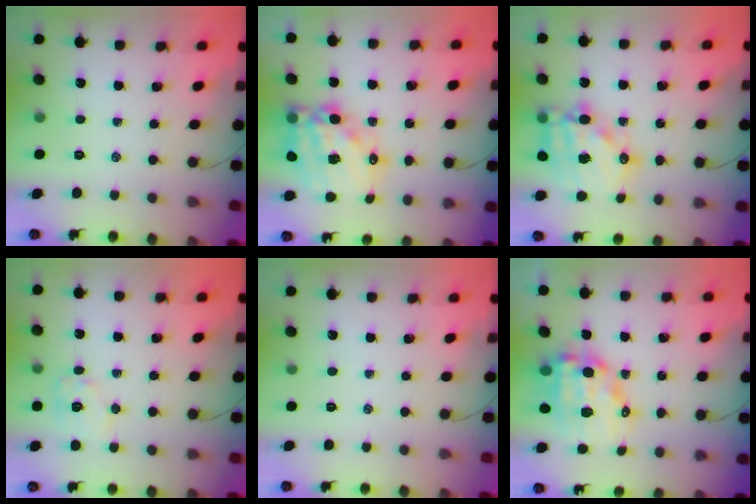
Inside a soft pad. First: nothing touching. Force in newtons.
{"total": 17.9, "press": 17.5, "slide": 4.1}
{"total": 16.5, "press": 16.2, "slide": 3.4}
{"total": 8.4, "press": 8.4, "slide": 0.6}
{"total": 0.0}
{"total": 12.3, "press": 11.9, "slide": 3.0}